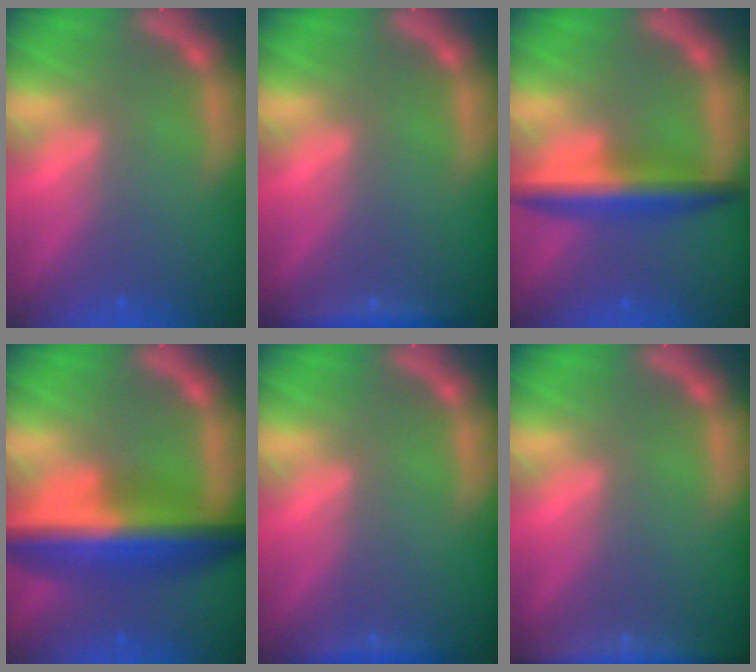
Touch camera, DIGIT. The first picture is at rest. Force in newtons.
{"total": 1.9}
{"total": 5.5}
{"total": 10.1}
{"total": 1.4}
{"total": 5.5}